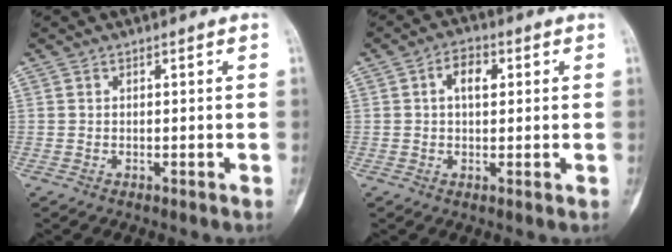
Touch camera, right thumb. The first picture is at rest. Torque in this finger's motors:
{"motor_torque": [0.47, 0.59, 0.30, -0.16, -0.02]}